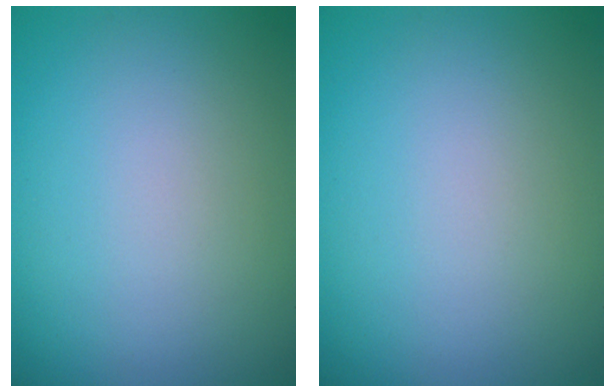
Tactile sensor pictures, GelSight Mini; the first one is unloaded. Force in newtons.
{"total": 0.0}